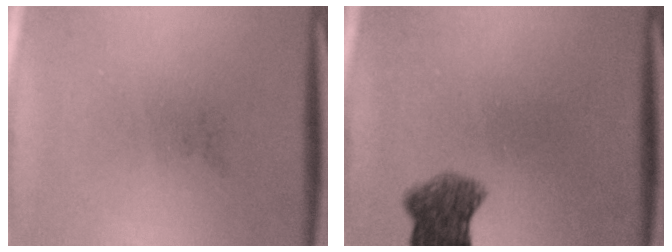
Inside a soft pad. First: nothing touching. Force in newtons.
{"total": 5.9}